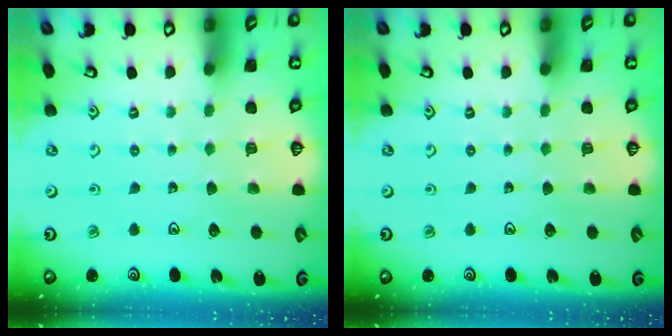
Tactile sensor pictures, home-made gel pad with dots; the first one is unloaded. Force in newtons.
{"total": 0.0}